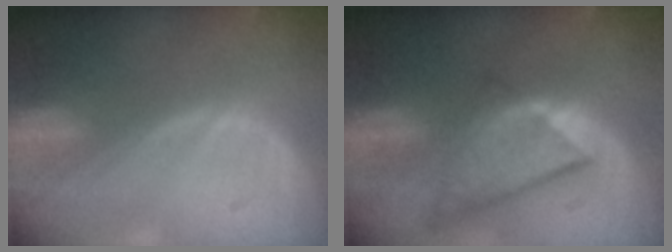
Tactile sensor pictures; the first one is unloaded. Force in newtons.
{"total": 9.0, "press": 7.8, "slide": 4.4}